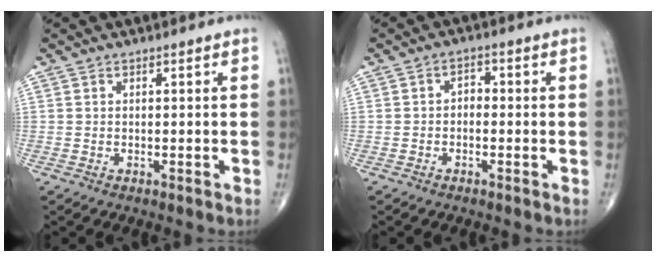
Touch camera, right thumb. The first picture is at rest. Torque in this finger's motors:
{"motor_torque": [-0.12, -0.47, 0.29, -0.02, 0.00]}